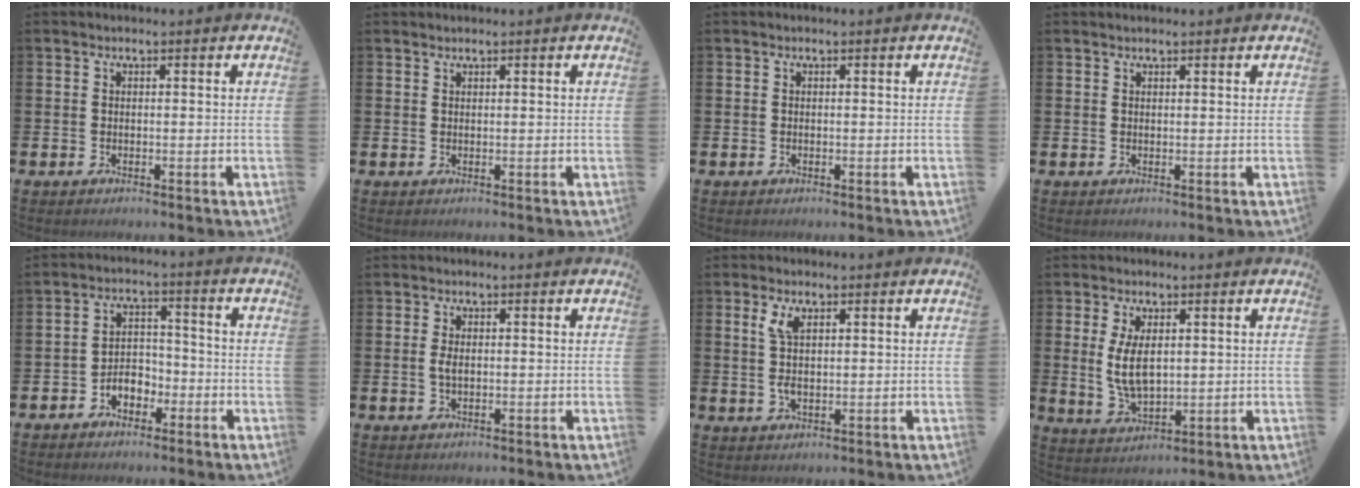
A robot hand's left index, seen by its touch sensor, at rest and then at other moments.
{"total": 0.5, "force": [0.5, 0.1, -0.1], "torque": [0.001, 0.001, 0.010]}
{"total": 0.0}
{"total": 0.6, "force": [0.6, 0.1, 0.1], "torque": [-0.002, 0.001, 0.010]}
{"total": 3.4, "force": [-2.1, 2.3, 1.4], "torque": [-0.035, 0.005, -0.047]}
{"total": 2.0, "force": [0.1, 1.0, 1.7], "torque": [-0.030, 0.002, 0.000]}
{"total": 3.9, "force": [1.7, 1.7, 3.1], "torque": [-0.055, 0.002, 0.026]}
{"total": 5.7, "force": [1.3, 2.9, 4.8], "torque": [-0.083, 0.002, 0.021]}